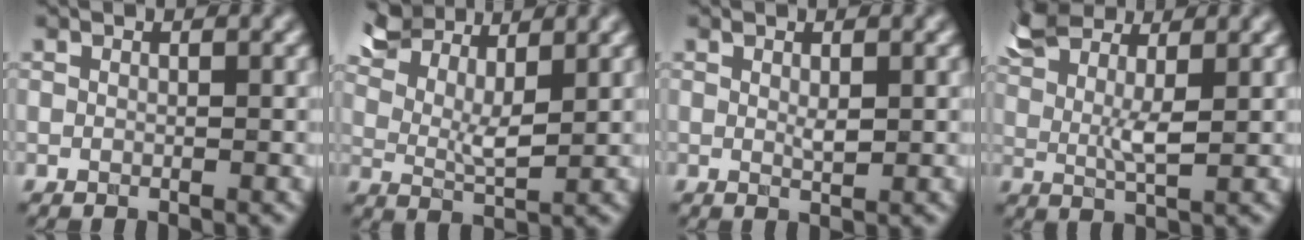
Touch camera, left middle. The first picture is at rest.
{"total": 6.7, "force": [5.4, 2.1, 3.3], "torque": [-0.078, 0.014, 0.088]}
{"total": 1.1, "force": [0.4, 0.4, 1.0], "torque": [-0.020, -0.003, 0.009]}
{"total": 5.3, "force": [3.6, 1.8, 3.5], "torque": [-0.080, 0.008, 0.068]}